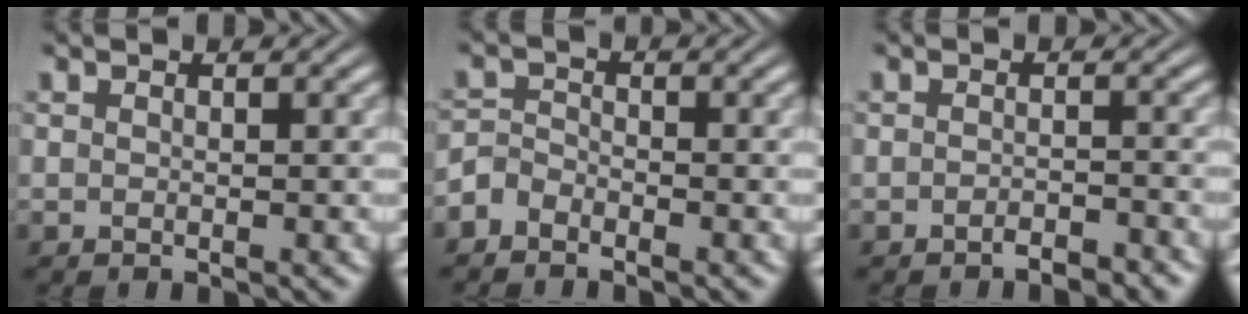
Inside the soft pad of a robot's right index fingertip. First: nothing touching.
{"total": 2.7, "force": [-1.9, 1.9, 0.6], "torque": [-0.019, -0.012, -0.035]}
{"total": 2.1, "force": [-2.0, 0.1, 0.5], "torque": [-0.004, -0.001, -0.036]}